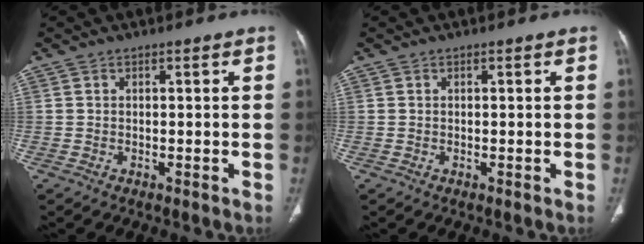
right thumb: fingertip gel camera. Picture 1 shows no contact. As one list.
[{"total": 0.0}]